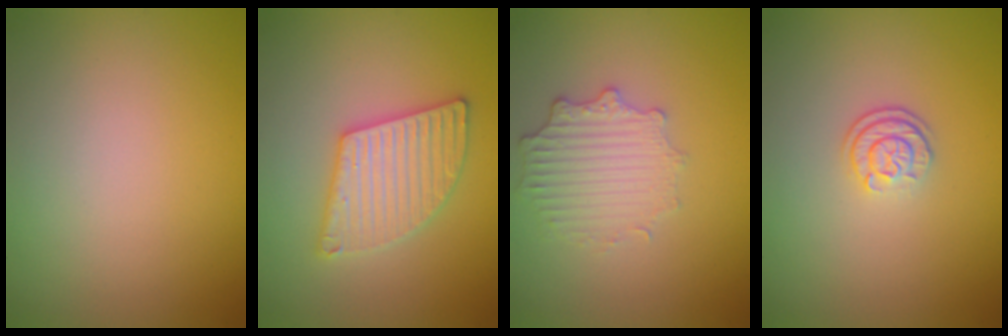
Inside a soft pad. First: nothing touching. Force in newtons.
{"total": 4.9, "press": 4.9, "slide": 0.5}
{"total": 2.8, "press": 2.5, "slide": 1.4}
{"total": 2.1, "press": 1.8, "slide": 1.2}